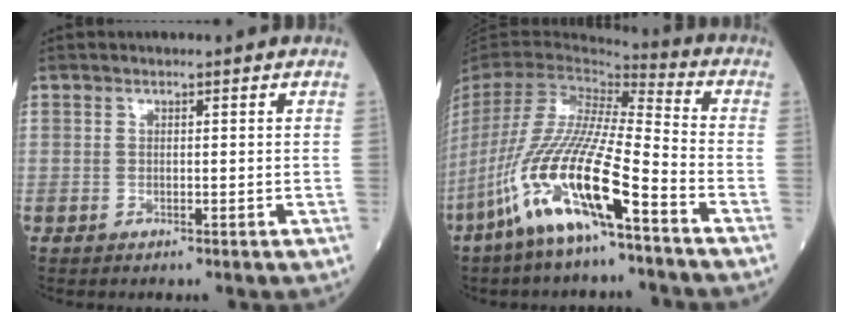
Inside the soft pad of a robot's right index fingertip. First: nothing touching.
{"total": 18.5, "force": [-10.0, 2.0, 15.5], "torque": [-0.347, -0.042, -0.196]}